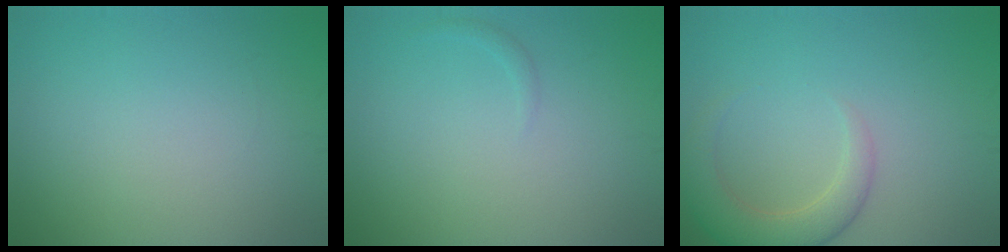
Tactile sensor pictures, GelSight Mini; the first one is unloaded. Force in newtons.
{"total": 0.5, "press": 0.5, "slide": 0.1}
{"total": 3.9, "press": 3.9, "slide": 0.3}